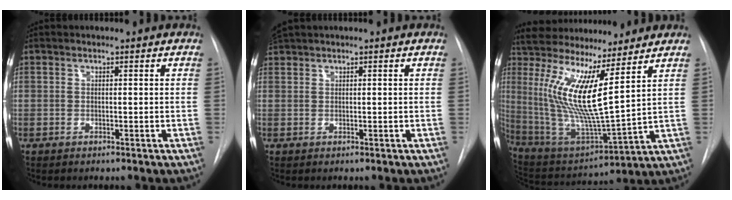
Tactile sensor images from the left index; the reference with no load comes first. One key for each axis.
{"total": 1.9, "fx": 1.9, "fy": -0.2, "fz": 0.4, "tx": -0.009, "ty": 0.023, "tz": 0.042}
{"total": 19.6, "fx": 7.8, "fy": 2.9, "fz": 17.8, "tx": -0.368, "ty": 0.000, "tz": 0.143}